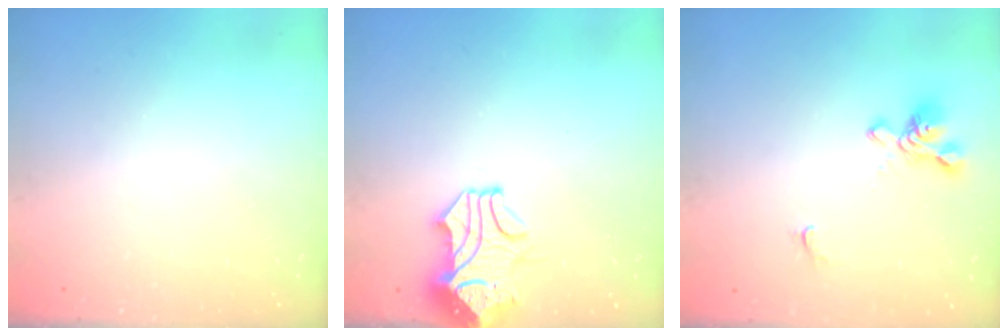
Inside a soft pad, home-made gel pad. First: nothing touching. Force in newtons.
{"total": 2.0, "press": 1.7, "slide": 1.1}
{"total": 1.6, "press": 1.0, "slide": 1.2}